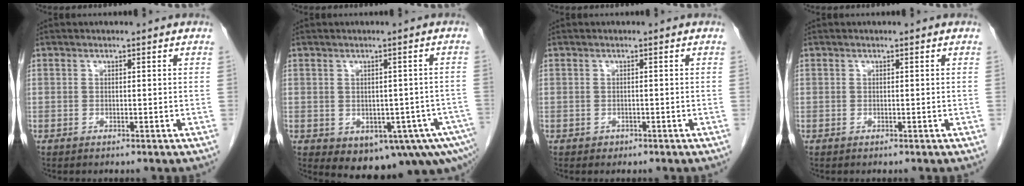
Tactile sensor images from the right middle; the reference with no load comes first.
{"total": 12.6, "force": [-6.0, 5.9, 9.3], "torque": [-0.090, 0.009, -0.063]}
{"total": 0.7, "force": [-0.3, 0.6, 0.0], "torque": [-0.005, 0.003, -0.003]}
{"total": 0.0}